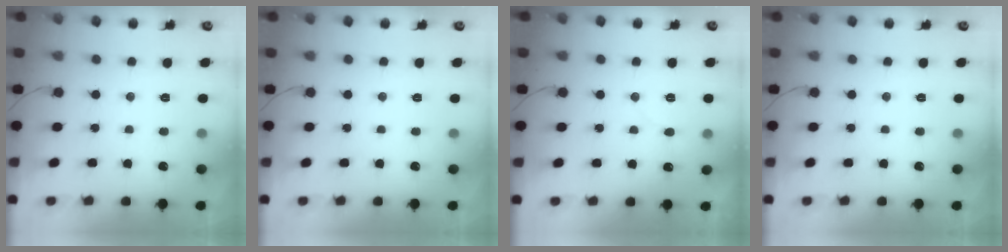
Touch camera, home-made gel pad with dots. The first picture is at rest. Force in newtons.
{"total": 0.0}
{"total": 4.3, "press": 4.3, "slide": 0.4}
{"total": 0.0}